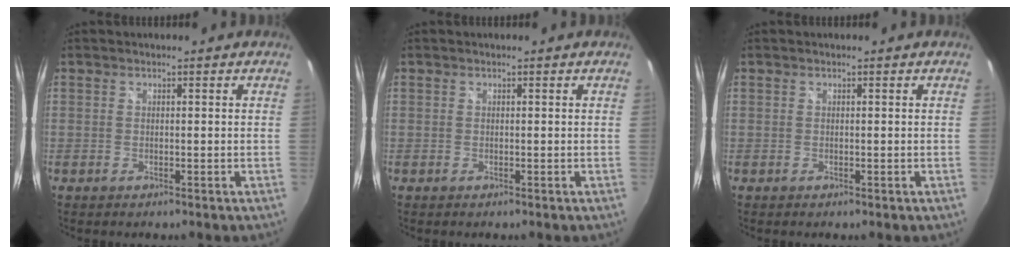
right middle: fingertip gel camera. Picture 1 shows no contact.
{"total": 0.0}
{"total": 0.0}